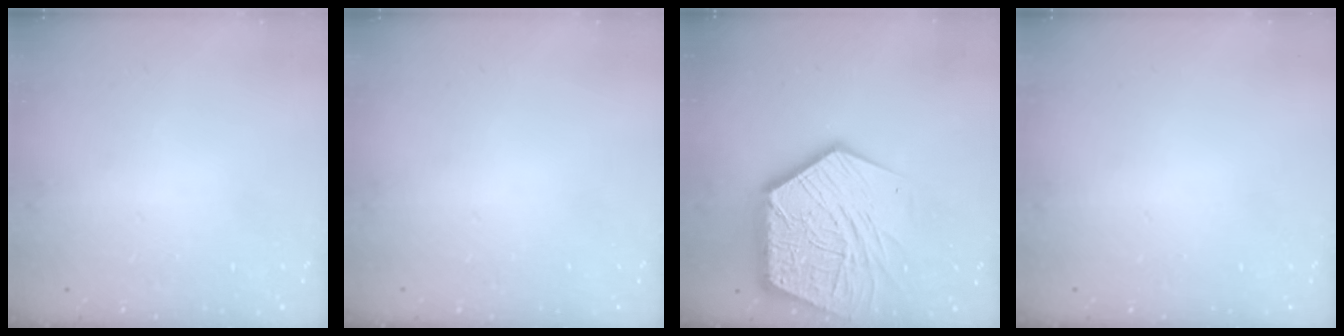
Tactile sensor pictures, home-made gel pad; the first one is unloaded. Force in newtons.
{"total": 0.0}
{"total": 23.6, "press": 23.5, "slide": 2.3}
{"total": 0.0}